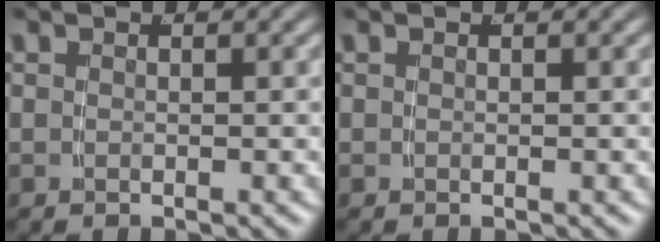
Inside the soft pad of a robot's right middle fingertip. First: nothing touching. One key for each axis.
{"total": 0.0}